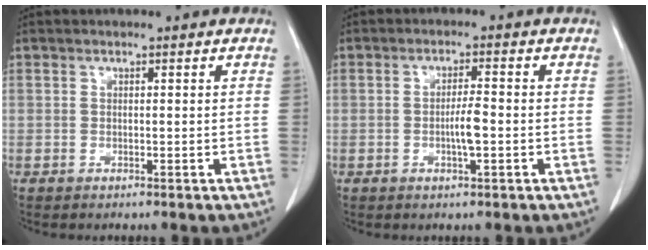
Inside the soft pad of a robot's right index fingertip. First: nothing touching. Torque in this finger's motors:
{"motor_torque": [0.65, 0.16, 0.32, 0.04]}